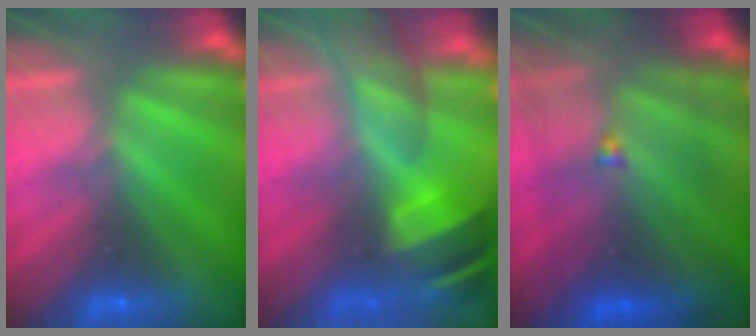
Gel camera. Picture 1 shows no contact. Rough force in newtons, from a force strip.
{"total": 10.9}
{"total": 7.4}